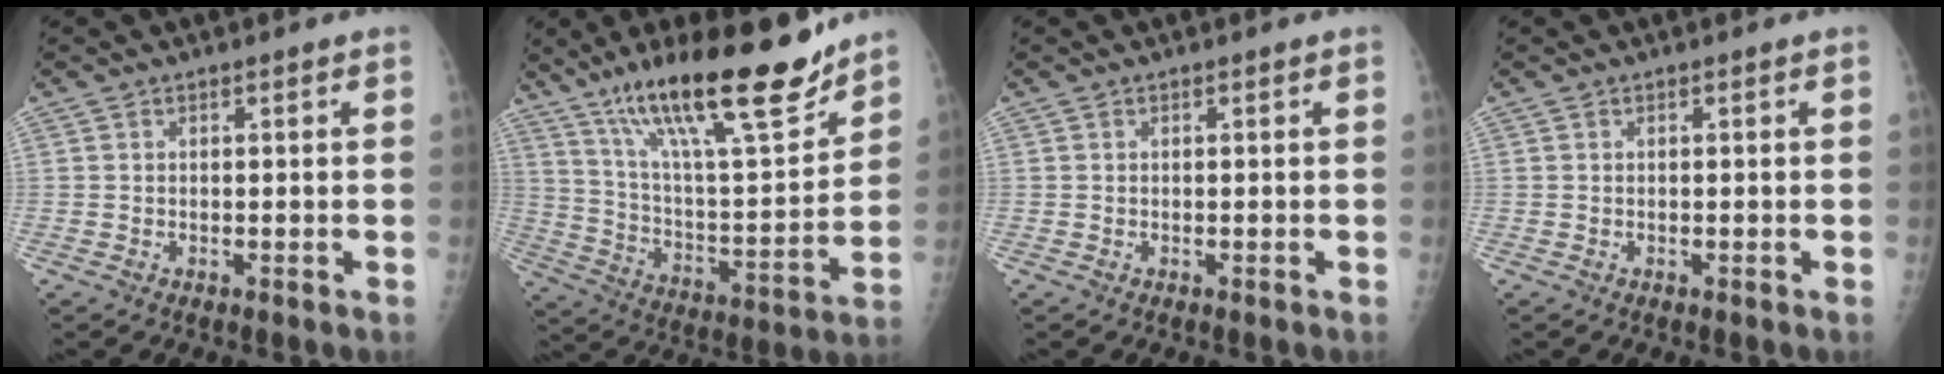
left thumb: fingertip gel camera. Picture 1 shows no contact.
{"total": 24.4, "force": [17.3, 5.3, 16.5], "torque": [-0.249, -0.073, 0.295]}
{"total": 0.0}
{"total": 0.0}